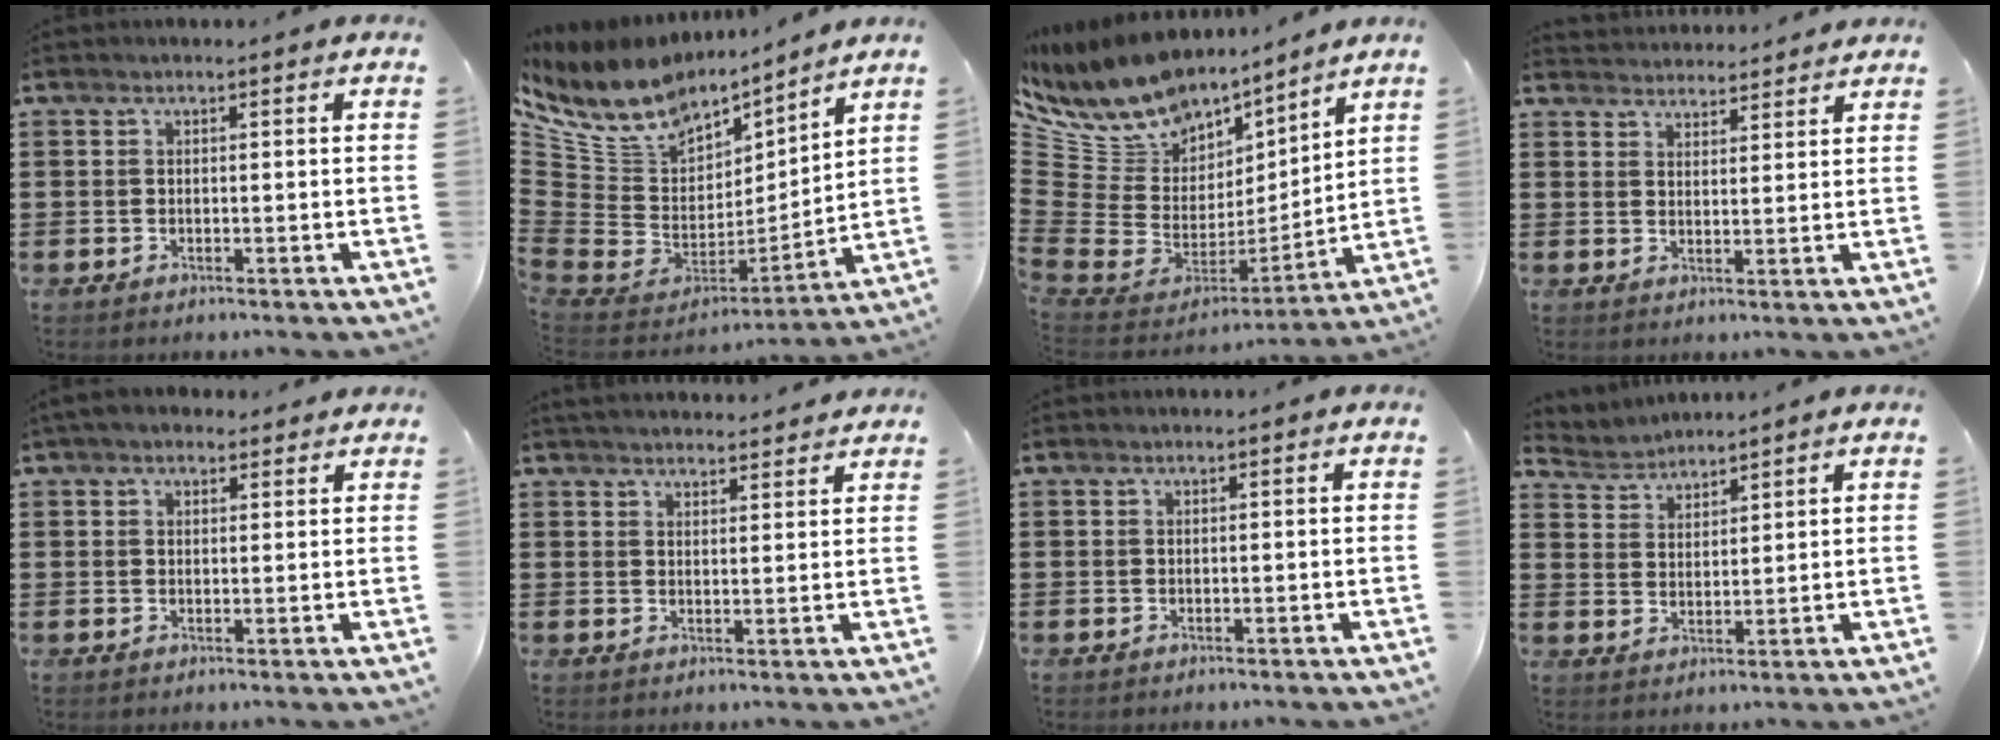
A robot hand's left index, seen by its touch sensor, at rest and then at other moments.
{"total": 9.7, "force": [6.7, 5.9, 3.9], "torque": [-0.128, -0.053, 0.122]}
{"total": 10.7, "force": [8.4, 6.2, 2.2], "torque": [-0.100, -0.069, 0.156]}
{"total": 3.1, "force": [3.0, 0.2, -0.5], "torque": [0.000, -0.012, 0.057]}
{"total": 3.2, "force": [2.7, 1.4, 1.2], "torque": [-0.030, 0.003, 0.050]}
{"total": 3.0, "force": [3.0, 0.2, 0.2], "torque": [-0.014, -0.006, 0.056]}
{"total": 0.0}
{"total": 3.3, "force": [3.2, 0.7, -0.7], "torque": [-0.002, -0.012, 0.059]}